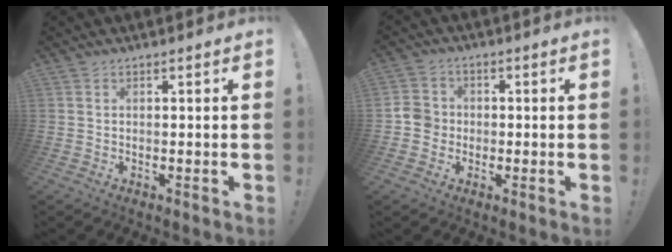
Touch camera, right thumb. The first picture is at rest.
{"total": 6.0, "force": [-1.3, 5.5, 1.8], "torque": [-0.033, 0.015, -0.025]}